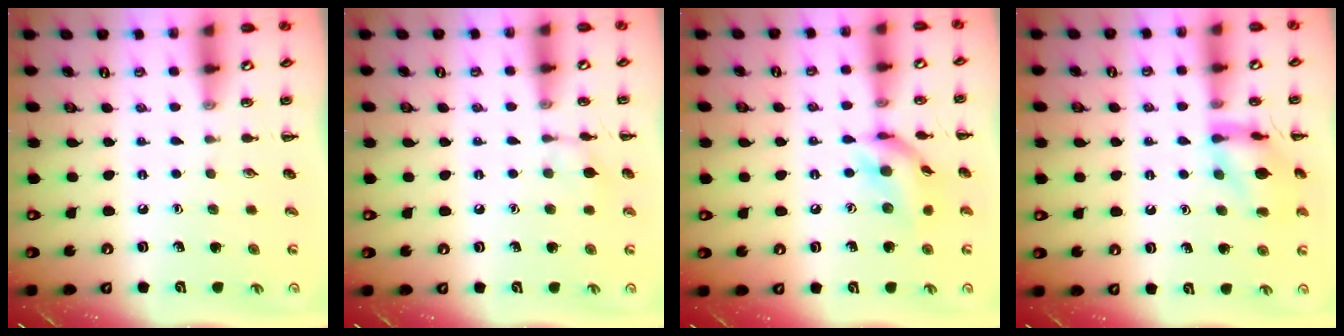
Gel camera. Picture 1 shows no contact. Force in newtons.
{"total": 7.1, "press": 6.8, "slide": 2.1}
{"total": 12.6, "press": 12.4, "slide": 1.9}
{"total": 11.7, "press": 11.7, "slide": 1.0}